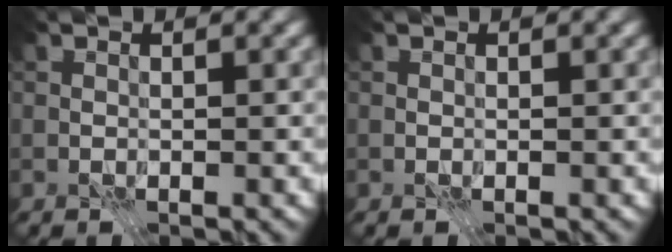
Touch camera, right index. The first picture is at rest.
{"total": 0.0}